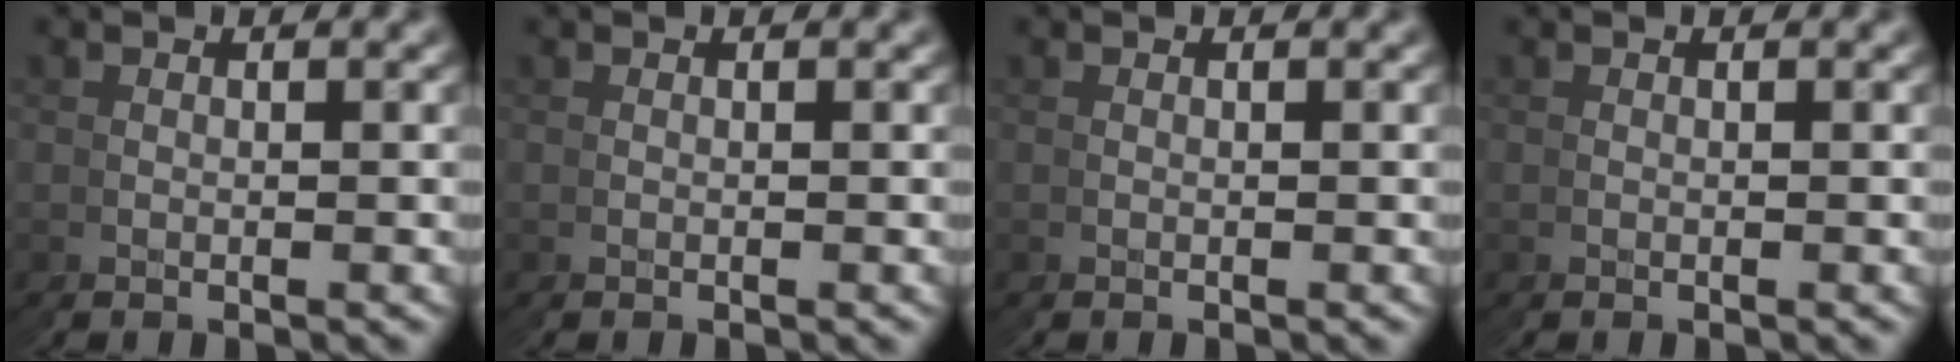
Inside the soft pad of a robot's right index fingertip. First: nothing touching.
{"total": 0.0}
{"total": 0.0}
{"total": 0.0}